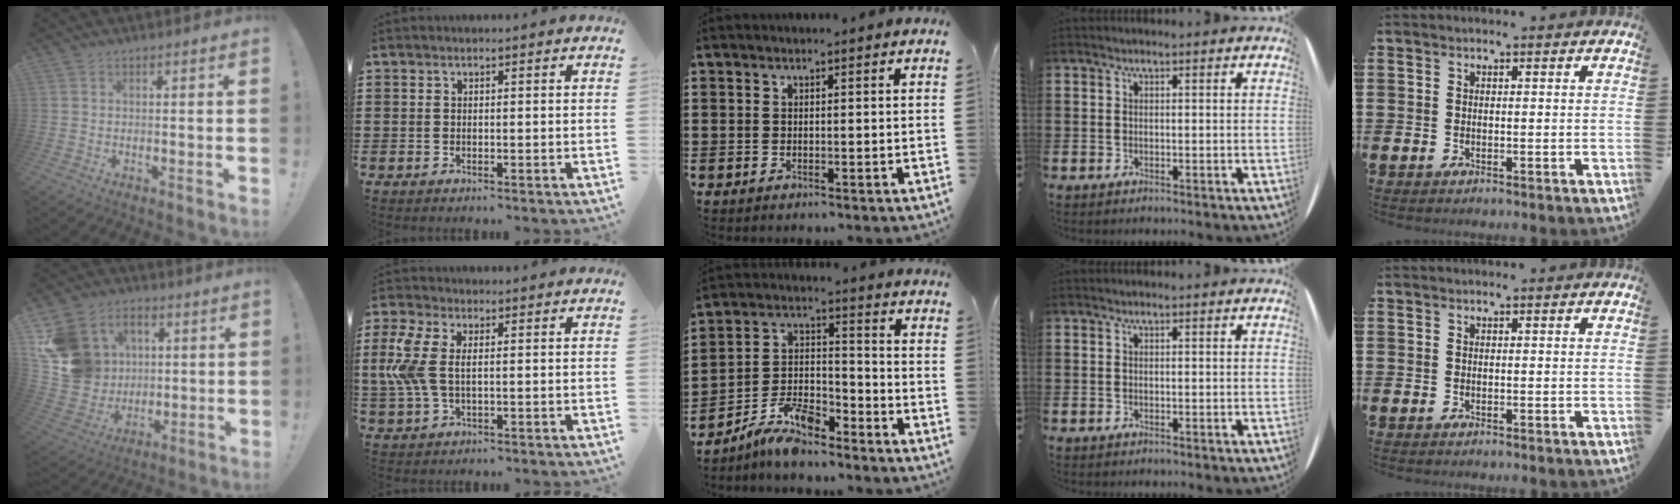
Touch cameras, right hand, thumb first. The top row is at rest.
{"thumb": {"total": 15.9, "force": [3.8, 14.7, 4.9], "torque": [-0.077, -0.007, 0.103]}, "index": {"total": 6.5, "force": [0.9, 3.3, 5.6], "torque": [-0.154, -0.007, 0.004]}, "middle": {"total": 8.4, "force": [-7.4, 2.3, 3.4], "torque": [-0.068, 0.018, -0.141]}}